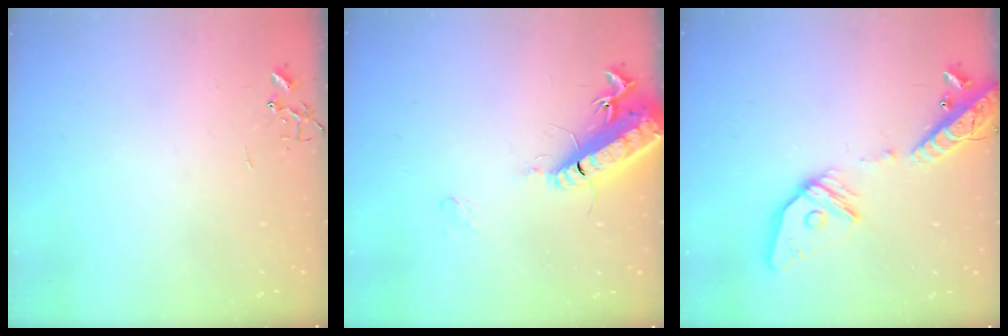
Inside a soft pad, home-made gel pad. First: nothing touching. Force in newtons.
{"total": 17.2, "press": 16.5, "slide": 4.6}
{"total": 18.3, "press": 17.9, "slide": 3.6}